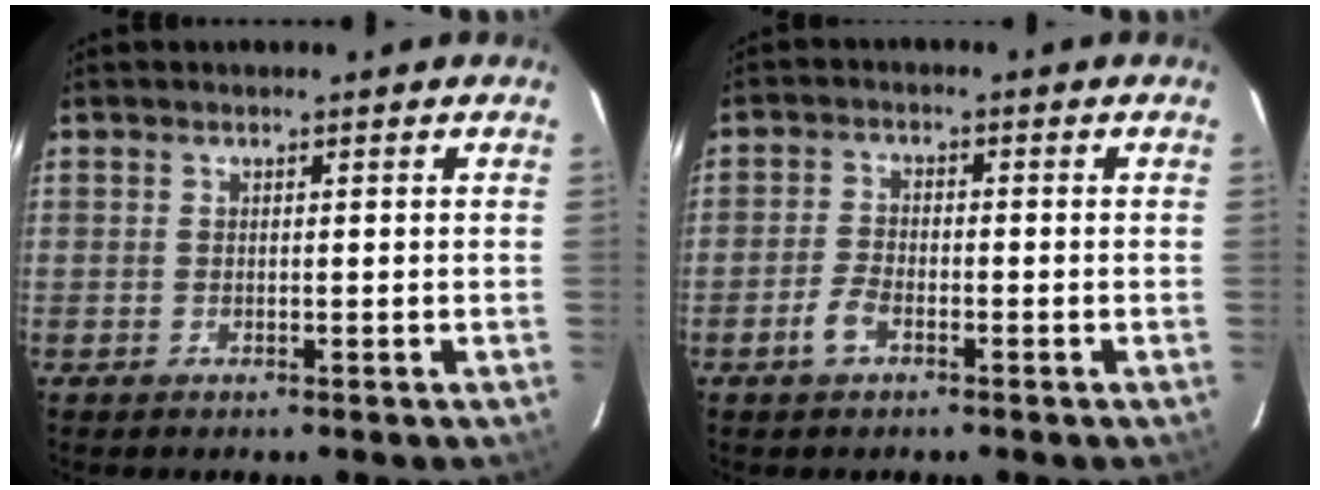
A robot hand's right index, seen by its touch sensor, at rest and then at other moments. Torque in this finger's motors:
{"motor_torque": [0.45, -0.34, 0.16, 0.05]}